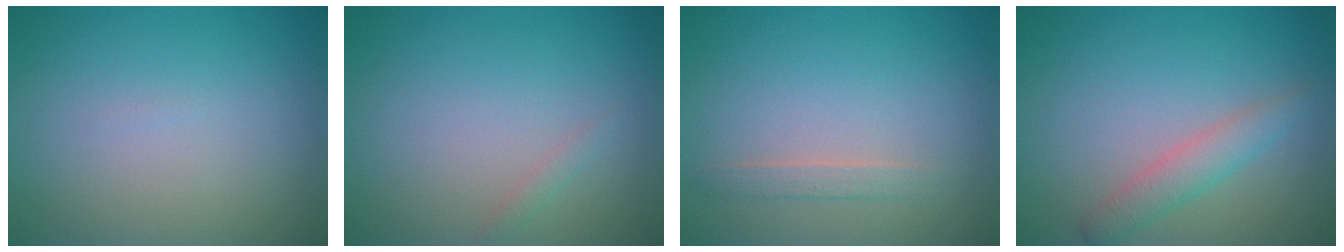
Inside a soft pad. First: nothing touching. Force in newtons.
{"total": 0.7, "press": 0.7, "slide": 0.1}
{"total": 1.1, "press": 1.1, "slide": 0.1}
{"total": 2.4, "press": 2.4, "slide": 0.2}